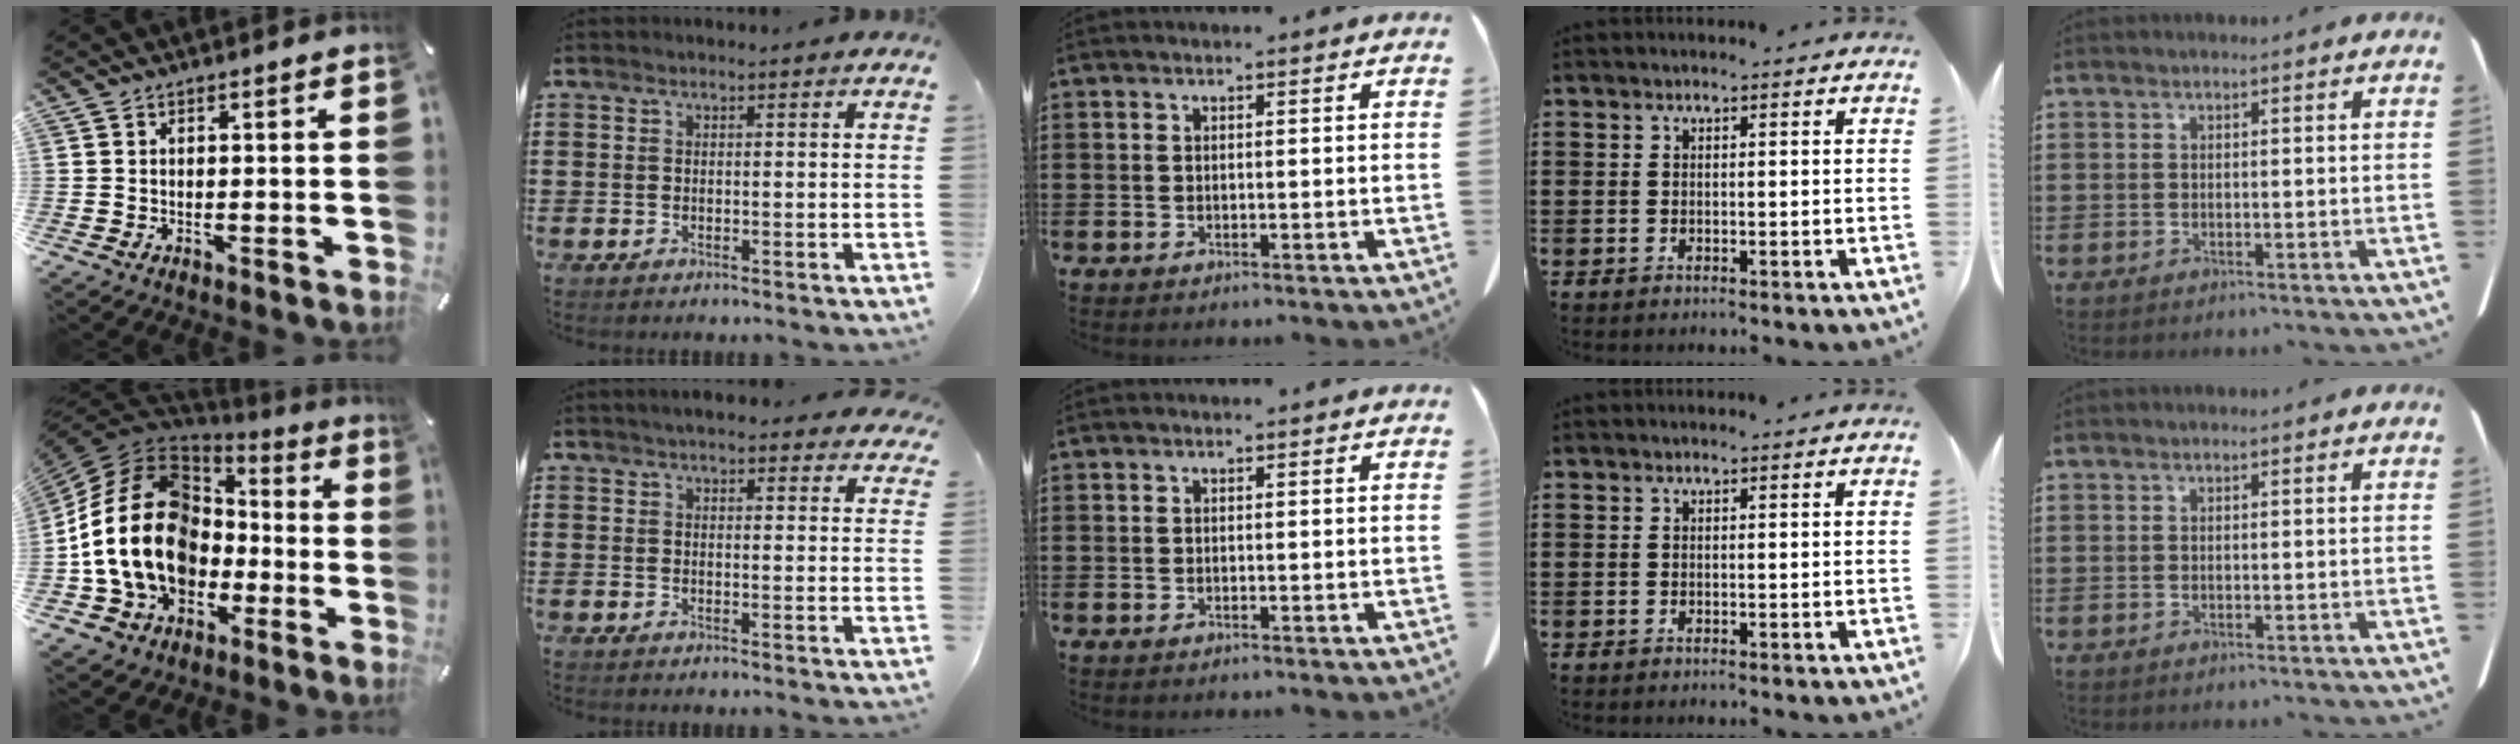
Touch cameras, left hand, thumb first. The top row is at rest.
{"thumb": {"total": 21.8, "force": [-2.6, 16.8, 13.6], "torque": [-0.294, 0.016, -0.041]}, "index": {"total": 3.4, "force": [3.3, 0.3, 0.7], "torque": [-0.023, -0.005, 0.061]}}